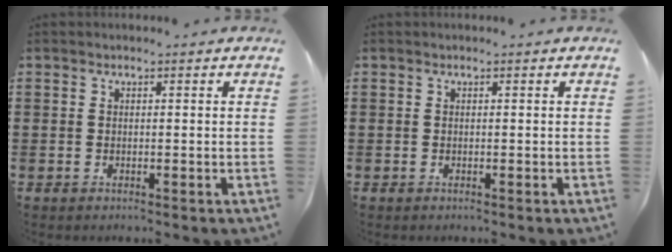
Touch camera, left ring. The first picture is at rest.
{"total": 0.0}